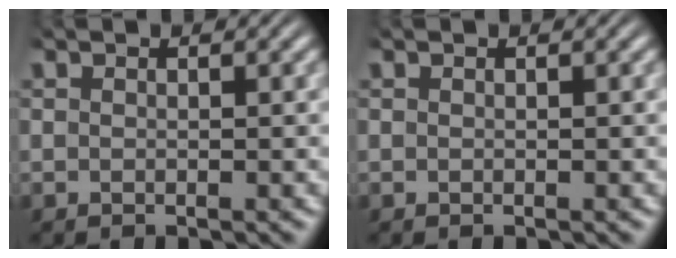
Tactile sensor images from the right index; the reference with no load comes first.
{"total": 0.0}